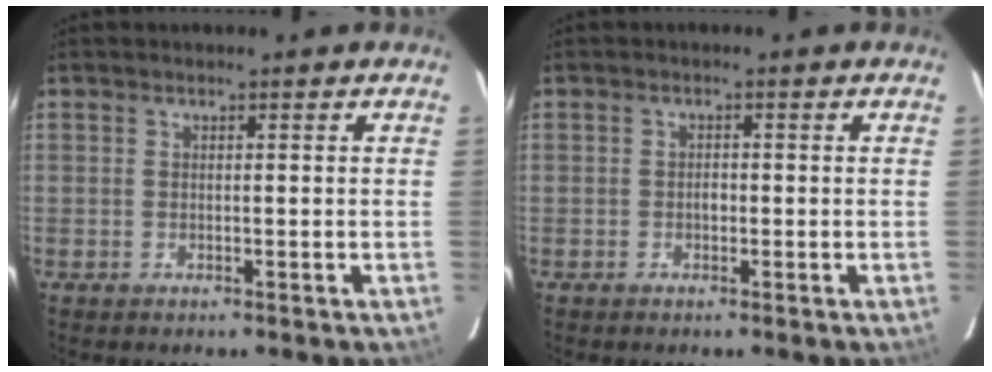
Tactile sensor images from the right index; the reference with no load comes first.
{"total": 1.2, "force": [-0.4, 0.9, 0.7], "torque": [-0.011, 0.003, -0.007]}